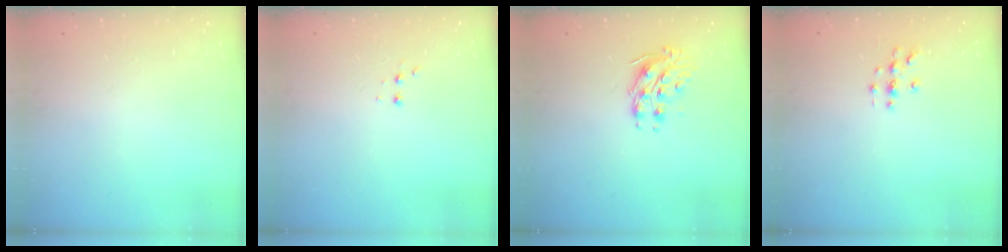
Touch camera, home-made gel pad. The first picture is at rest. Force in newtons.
{"total": 2.5, "press": 2.4, "slide": 0.8}
{"total": 9.0, "press": 9.0, "slide": 0.1}
{"total": 2.7, "press": 2.7, "slide": 0.3}